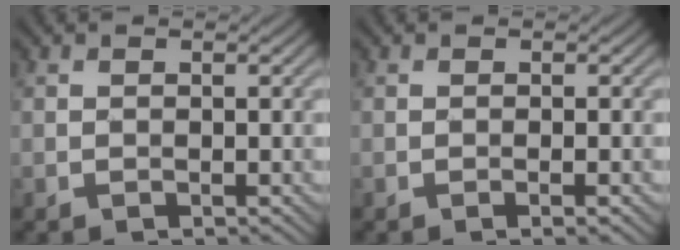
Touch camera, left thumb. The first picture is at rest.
{"total": 1.1, "force": [-0.5, 0.0, 1.0], "torque": [-0.019, 0.001, -0.011]}